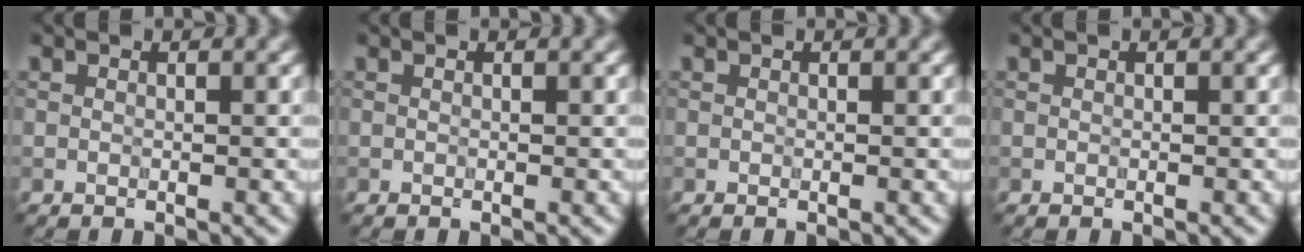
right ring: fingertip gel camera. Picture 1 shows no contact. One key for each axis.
{"total": 0.0}
{"total": 0.0}
{"total": 0.0}